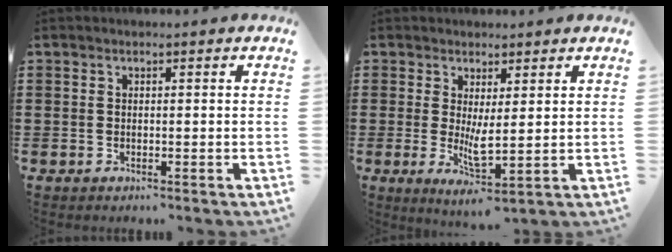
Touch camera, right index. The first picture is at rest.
{"total": 3.8, "force": [1.1, 0.5, 3.6], "torque": [-0.064, -0.012, 0.019]}